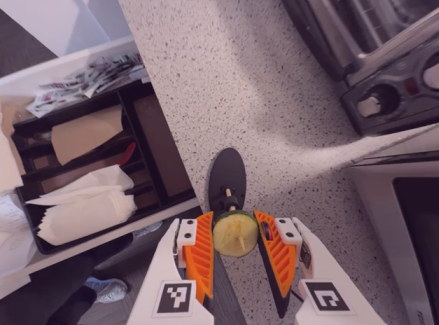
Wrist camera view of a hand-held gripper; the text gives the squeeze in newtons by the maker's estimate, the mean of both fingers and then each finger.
{"total": 10.5, "left": 10.9, "right": 10.1}